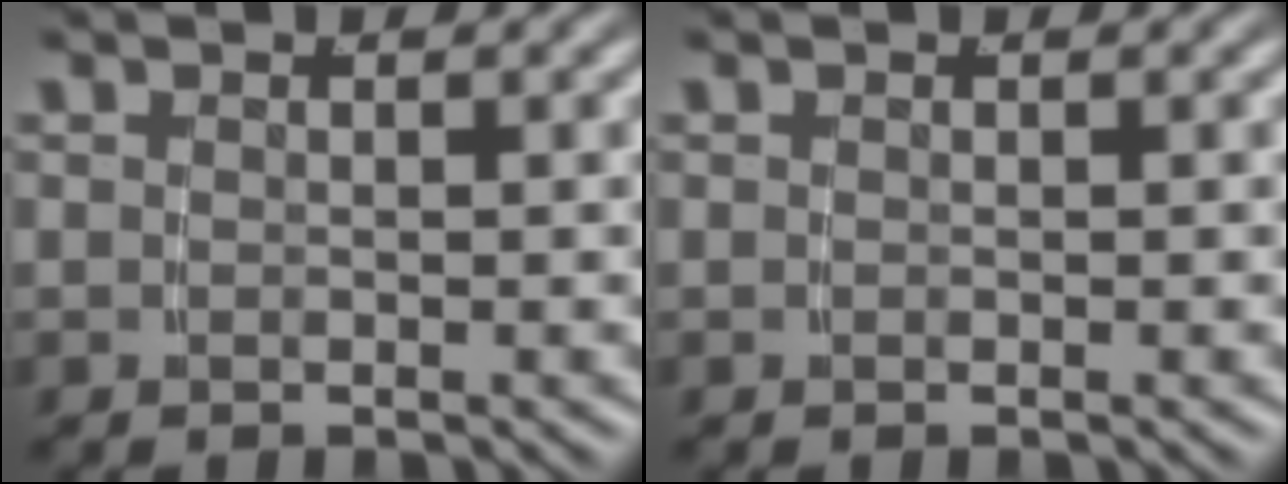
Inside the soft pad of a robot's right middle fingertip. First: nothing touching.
{"total": 0.0}